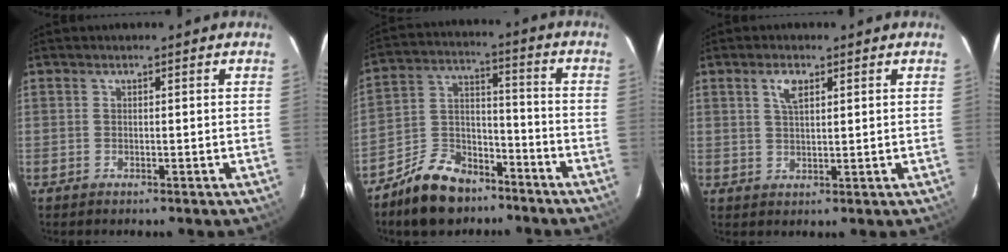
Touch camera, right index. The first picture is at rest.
{"total": 13.1, "force": [-9.4, 7.2, 5.6], "torque": [-0.123, 0.033, -0.152]}
{"total": 3.3, "force": [1.6, 1.5, 2.5], "torque": [-0.047, 0.005, 0.031]}